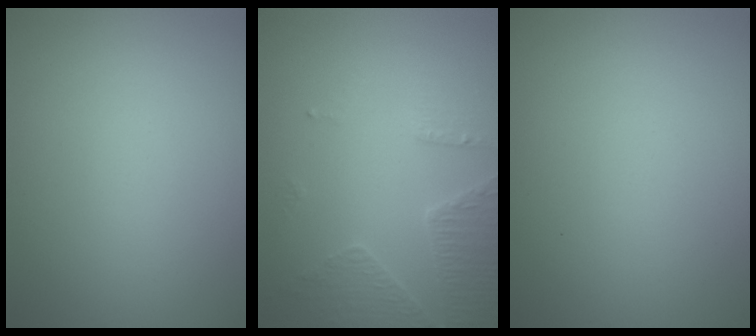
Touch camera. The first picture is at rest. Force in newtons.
{"total": 3.6, "press": 3.2, "slide": 1.5}
{"total": 0.0}